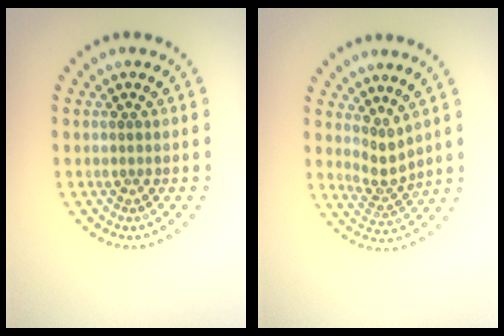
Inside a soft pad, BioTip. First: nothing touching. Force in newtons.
{"total": 2.2, "press": 1.6, "slide": 1.6}